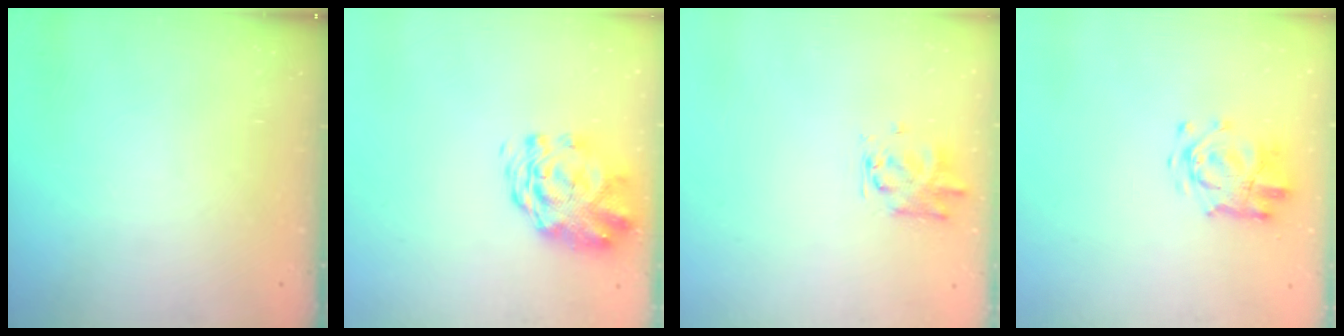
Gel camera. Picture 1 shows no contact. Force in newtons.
{"total": 2.9, "press": 2.7, "slide": 1.1}
{"total": 1.4, "press": 1.1, "slide": 0.8}
{"total": 3.7, "press": 3.6, "slide": 0.9}